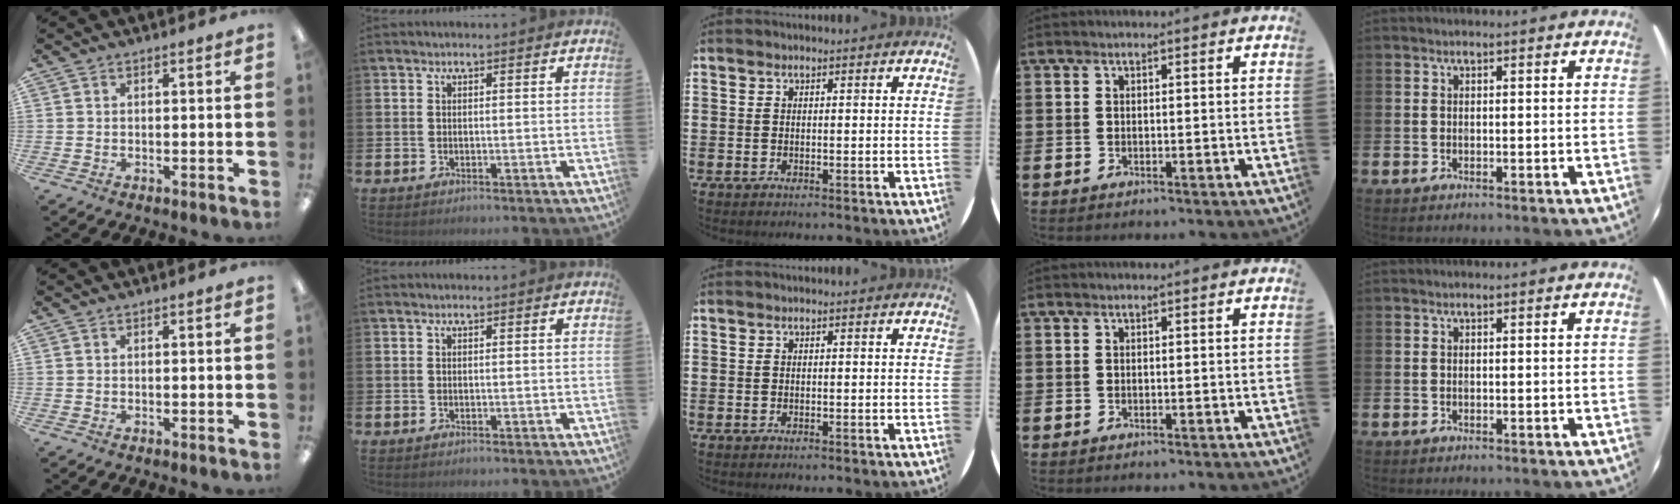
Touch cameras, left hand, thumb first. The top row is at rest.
{}